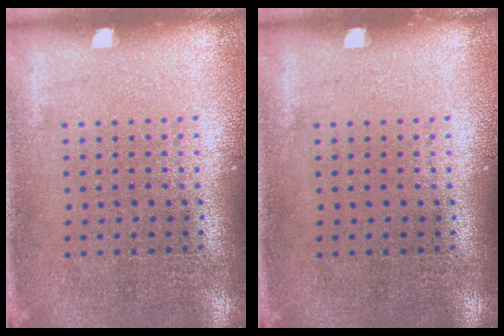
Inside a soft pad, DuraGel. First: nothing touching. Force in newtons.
{"total": 0.0}